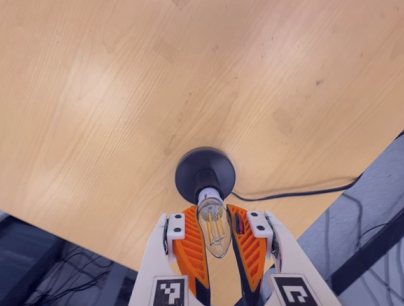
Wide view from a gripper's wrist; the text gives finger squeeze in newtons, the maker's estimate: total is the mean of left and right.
{"total": 23.0, "left": 23.2, "right": 22.8}